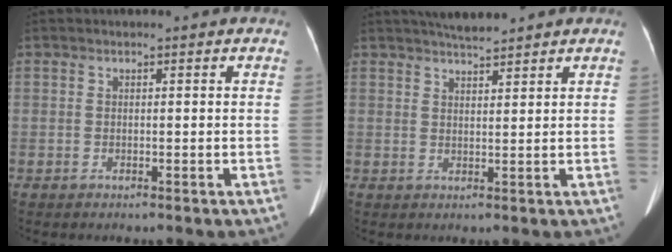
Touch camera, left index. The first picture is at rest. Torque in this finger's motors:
{"motor_torque": [0.83, -1.31, 0.00, -0.07]}